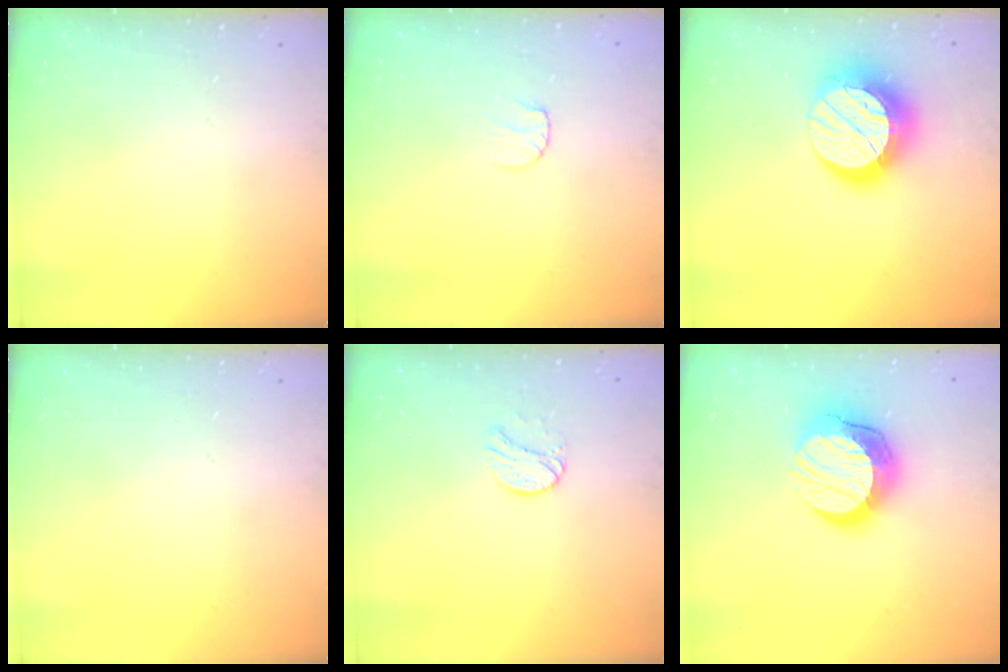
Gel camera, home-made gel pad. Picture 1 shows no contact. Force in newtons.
{"total": 5.6, "press": 5.6, "slide": 0.5}
{"total": 14.5, "press": 14.4, "slide": 1.0}
{"total": 0.0}
{"total": 6.9, "press": 6.9, "slide": 0.5}
{"total": 15.1, "press": 15.1, "slide": 1.1}